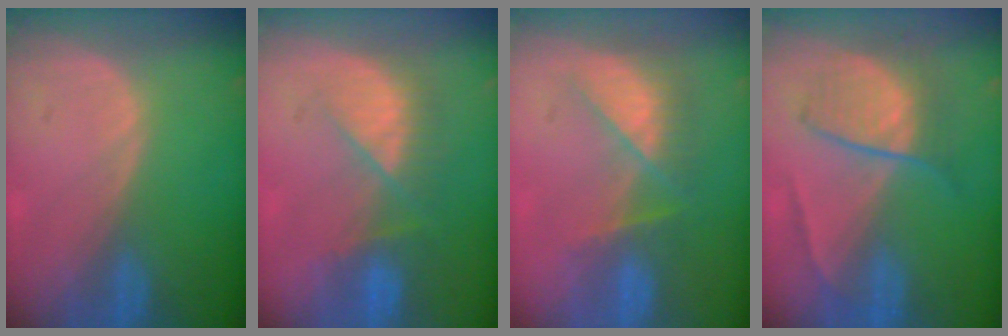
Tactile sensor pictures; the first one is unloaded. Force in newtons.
{"total": 7.2, "press": 6.6, "slide": 2.9}
{"total": 8.2, "press": 7.0, "slide": 4.3}
{"total": 6.7, "press": 6.5, "slide": 1.4}